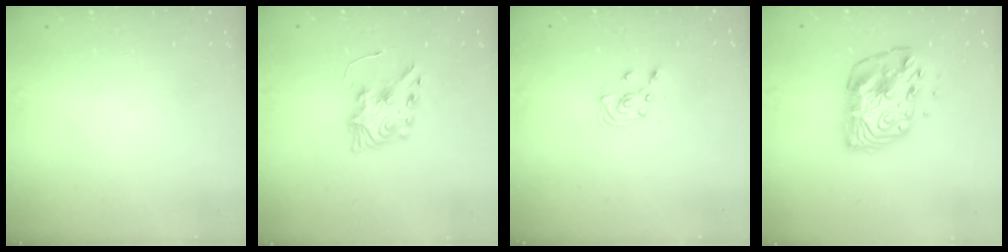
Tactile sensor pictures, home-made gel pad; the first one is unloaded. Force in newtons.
{"total": 7.7, "press": 7.7, "slide": 0.3}
{"total": 3.4, "press": 3.4, "slide": 0.4}
{"total": 12.2, "press": 12.1, "slide": 1.1}